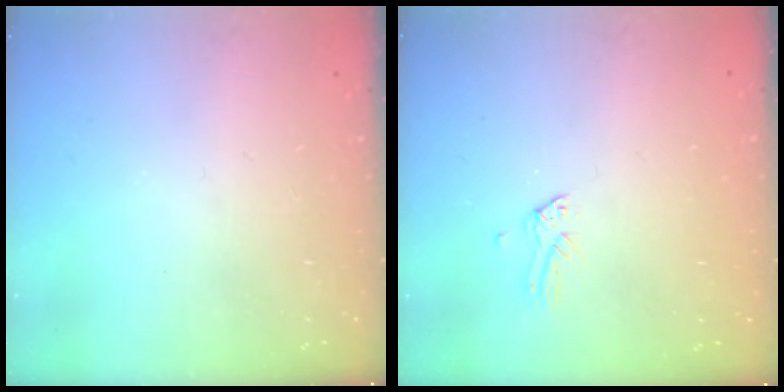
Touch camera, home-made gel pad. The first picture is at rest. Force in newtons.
{"total": 0.0}